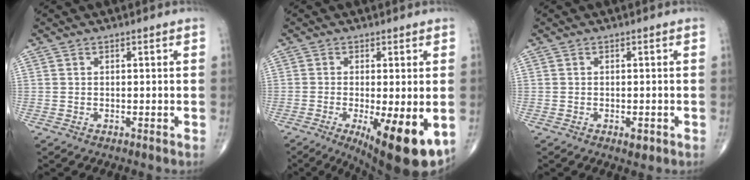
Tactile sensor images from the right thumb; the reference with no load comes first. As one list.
[{"total": 13.7, "force": [-4.5, 4.0, 12.4], "torque": [-0.157, -0.022, -0.055]}, {"total": 1.7, "force": [-0.7, 0.8, 1.3], "torque": [-0.017, -0.001, -0.009]}]